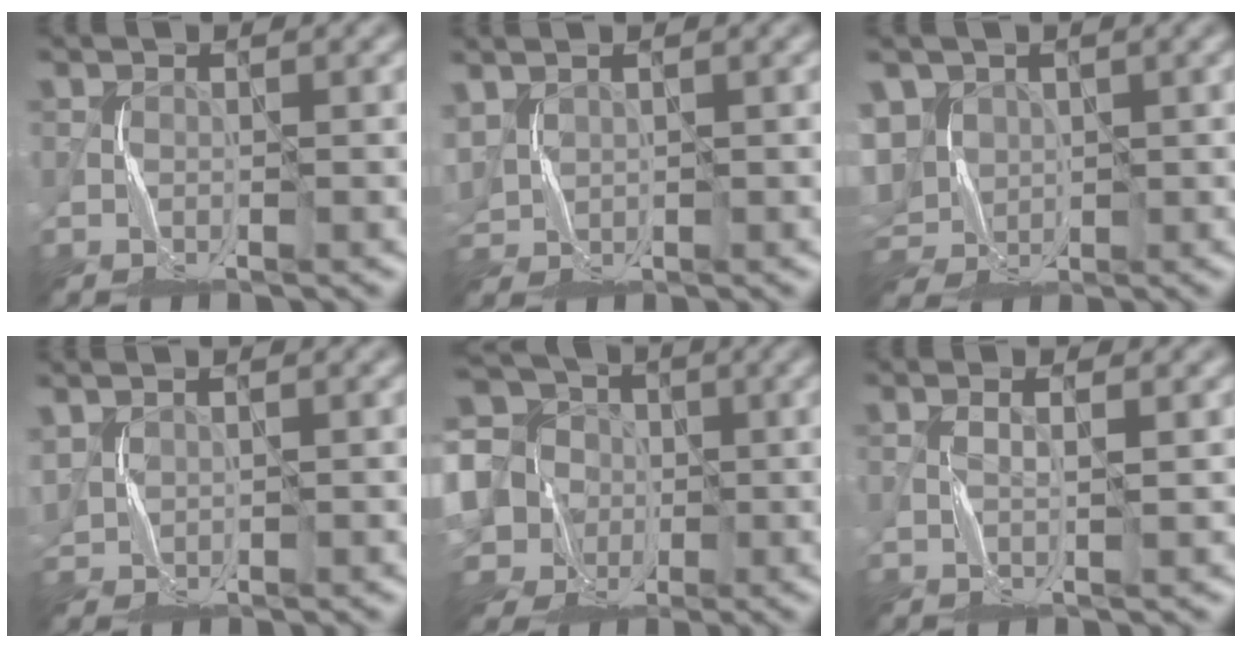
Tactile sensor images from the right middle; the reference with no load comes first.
{"total": 2.4, "force": [1.1, 1.8, 1.1], "torque": [-0.042, 0.005, 0.030]}
{"total": 7.4, "force": [1.5, 5.9, 4.1], "torque": [-0.104, 0.018, 0.022]}
{"total": 1.7, "force": [1.0, 1.3, 0.5], "torque": [-0.025, 0.005, 0.029]}
{"total": 15.2, "force": [0.0, 13.5, 7.0], "torque": [-0.200, 0.029, -0.021]}
{"total": 1.4, "force": [0.5, -0.1, 1.3], "torque": [-0.022, 0.000, 0.007]}